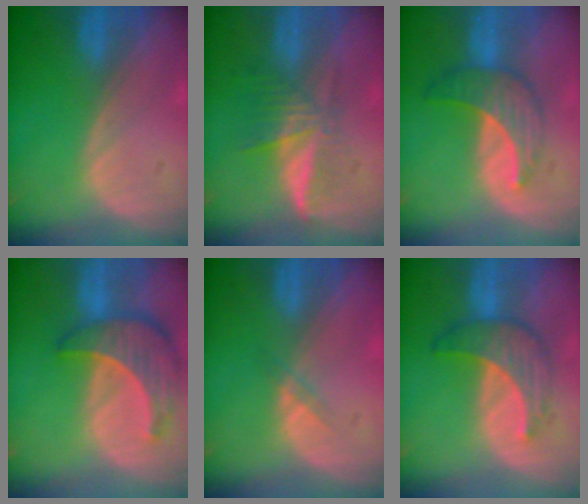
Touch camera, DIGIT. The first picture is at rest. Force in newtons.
{"total": 5.9, "press": 5.5, "slide": 2.3}
{"total": 7.3, "press": 6.6, "slide": 3.2}
{"total": 8.7, "press": 7.9, "slide": 3.7}
{"total": 1.4, "press": 1.1, "slide": 0.8}
{"total": 6.9, "press": 6.6, "slide": 2.0}